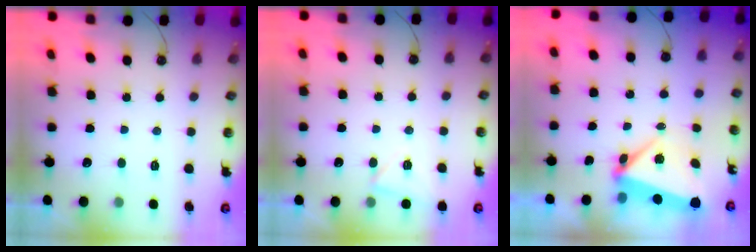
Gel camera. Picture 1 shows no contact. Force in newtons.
{"total": 5.1, "press": 5.1, "slide": 0.5}
{"total": 5.5, "press": 5.5, "slide": 0.4}